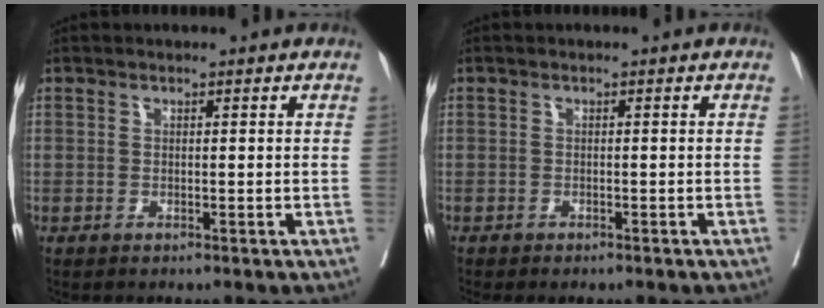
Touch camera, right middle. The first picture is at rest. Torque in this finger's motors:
{"motor_torque": [0.97, -1.17, 0.45, 0.12]}